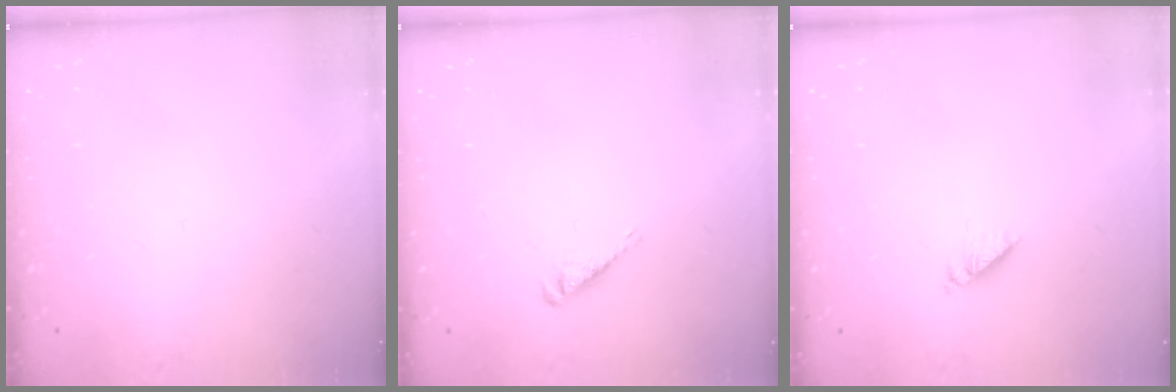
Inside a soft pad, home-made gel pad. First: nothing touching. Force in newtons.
{"total": 2.6, "press": 2.5, "slide": 0.4}
{"total": 2.7, "press": 2.7, "slide": 0.4}